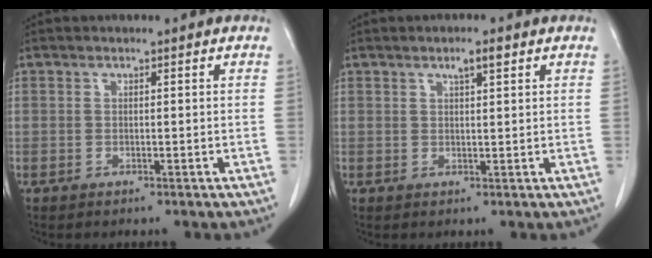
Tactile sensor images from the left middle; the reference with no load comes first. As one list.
[{"total": 2.0, "force": [1.2, 0.3, 1.6], "torque": [-0.029, 0.002, 0.020]}]